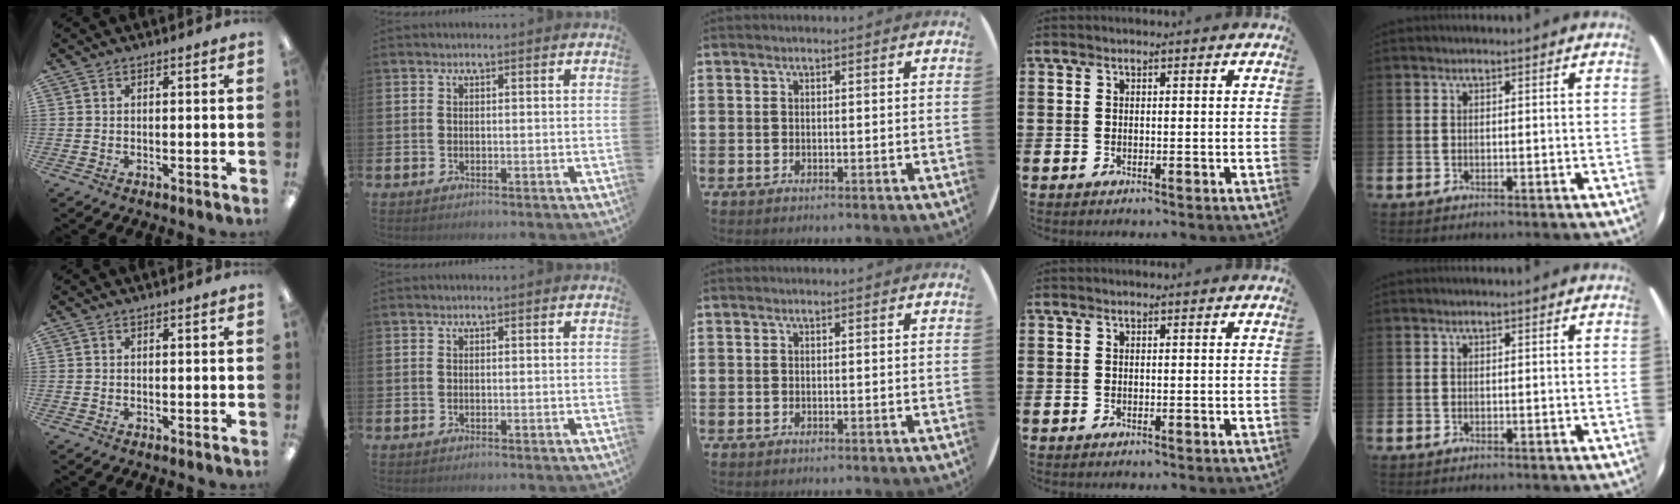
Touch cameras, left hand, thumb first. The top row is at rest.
{}